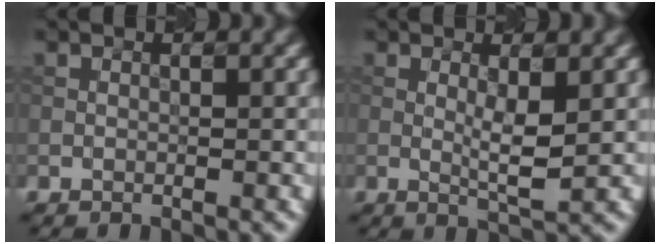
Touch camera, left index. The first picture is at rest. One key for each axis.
{"total": 2.7, "fx": 0.4, "fy": 0.4, "fz": 2.6, "tx": -0.048, "ty": -0.009, "tz": 0.009}